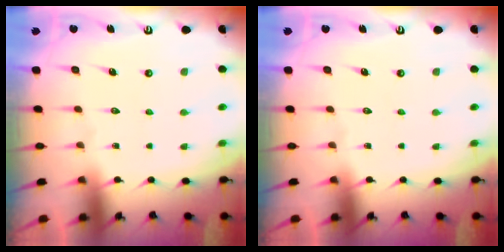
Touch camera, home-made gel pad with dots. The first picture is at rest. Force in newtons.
{"total": 0.0}